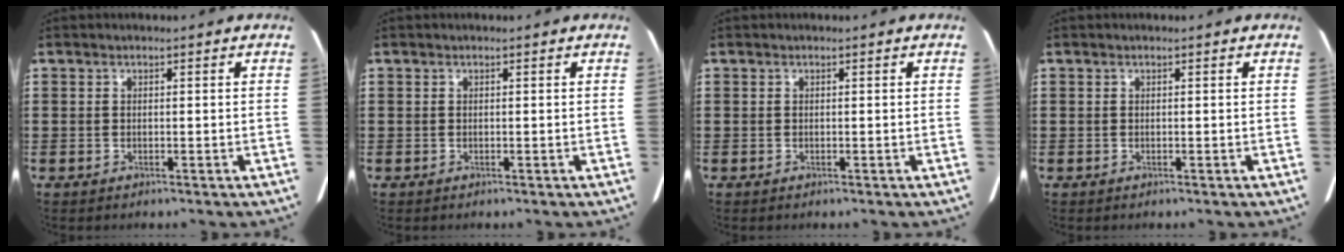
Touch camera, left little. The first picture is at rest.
{"total": 0.0}
{"total": 0.0}
{"total": 0.0}